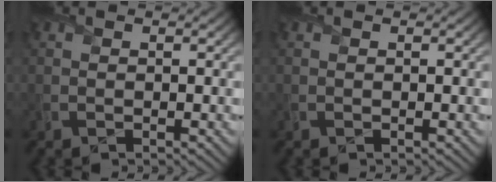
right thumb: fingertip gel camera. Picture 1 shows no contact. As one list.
[{"total": 0.0}]